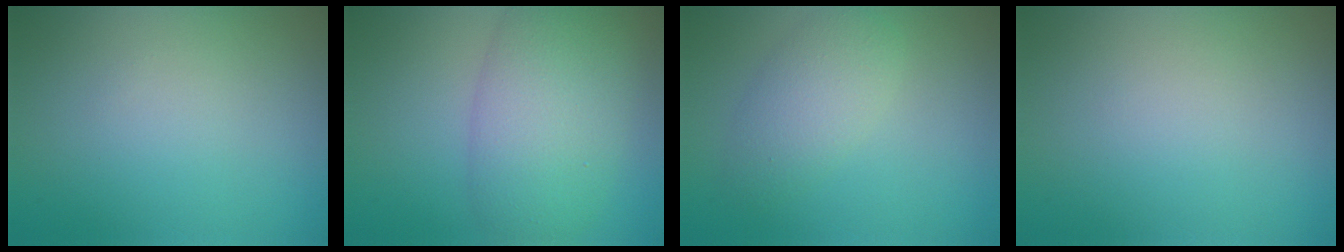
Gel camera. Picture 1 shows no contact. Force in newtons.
{"total": 7.4, "press": 7.4, "slide": 0.2}
{"total": 3.1, "press": 3.1, "slide": 0.1}
{"total": 0.0}